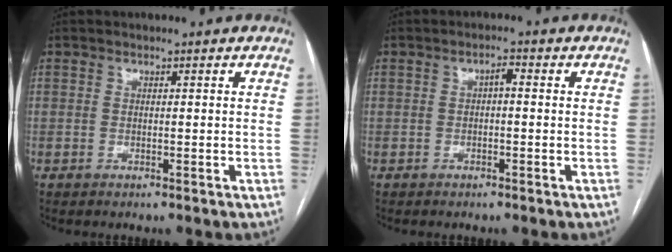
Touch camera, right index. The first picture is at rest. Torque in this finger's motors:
{"motor_torque": [0.32, -0.08, 0.15, 0.04]}